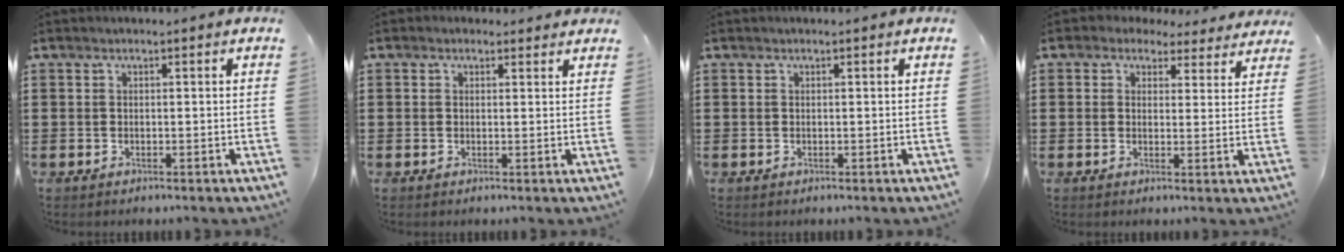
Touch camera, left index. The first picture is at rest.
{"total": 1.1, "force": [0.8, 0.7, 0.3], "torque": [-0.008, 0.006, 0.015]}
{"total": 0.0}
{"total": 2.9, "force": [2.5, 1.4, 0.7], "torque": [-0.025, -0.004, 0.046]}